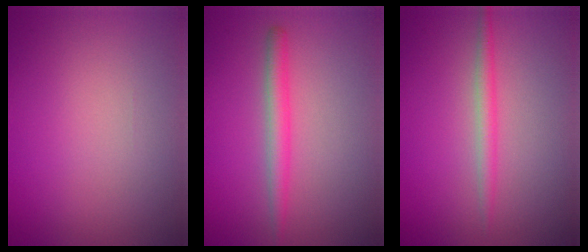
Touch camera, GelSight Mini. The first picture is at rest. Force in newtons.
{"total": 2.2, "press": 2.2, "slide": 0.2}
{"total": 1.7, "press": 1.7, "slide": 0.0}